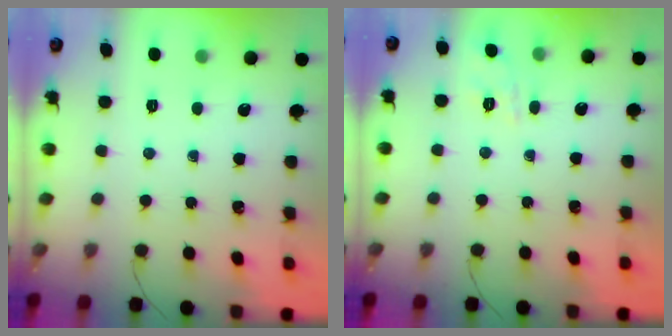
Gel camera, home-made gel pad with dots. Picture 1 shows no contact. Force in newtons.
{"total": 1.9, "press": 0.3, "slide": 1.8}